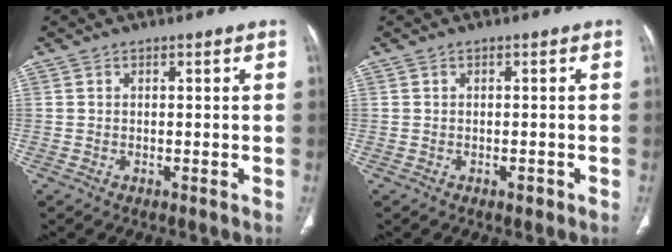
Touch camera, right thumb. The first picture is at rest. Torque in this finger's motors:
{"motor_torque": [0.34, -0.04, 0.16, -0.58, 0.09]}